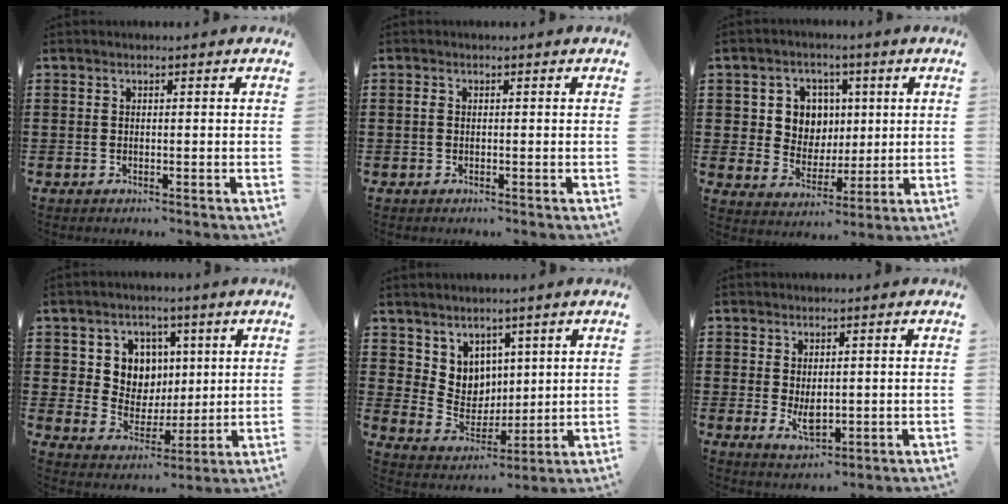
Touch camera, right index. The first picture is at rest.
{"total": 0.8, "force": [-0.1, 0.5, 0.7], "torque": [-0.022, 0.000, -0.005]}
{"total": 6.9, "force": [1.7, 6.3, 2.2], "torque": [-0.068, 0.017, 0.029]}
{"total": 7.3, "force": [2.6, 6.6, 1.5], "torque": [-0.063, -0.001, 0.047]}
{"total": 6.3, "force": [3.9, 4.9, 0.1], "torque": [-0.030, -0.018, 0.076]}
{"total": 3.3, "force": [0.0, 1.6, 2.9], "torque": [-0.048, -0.004, 0.001]}